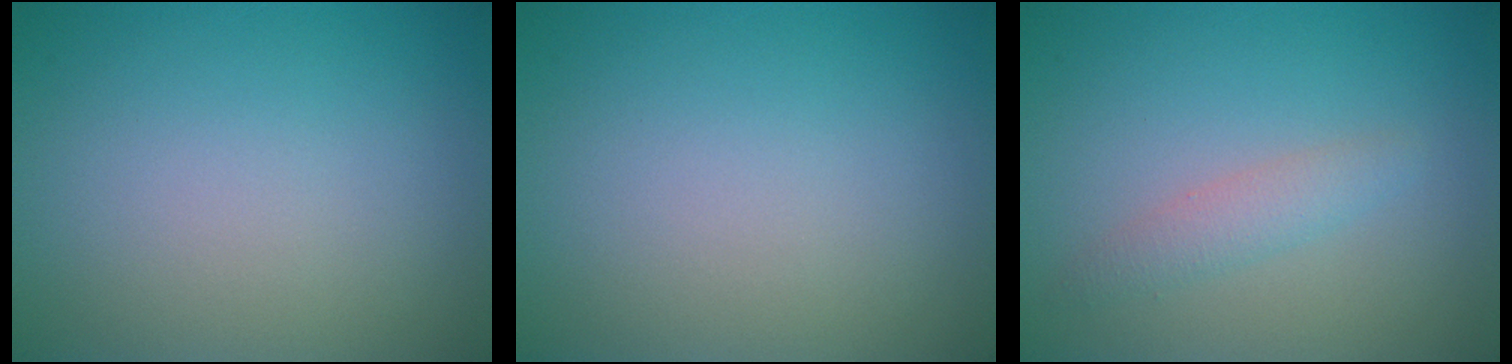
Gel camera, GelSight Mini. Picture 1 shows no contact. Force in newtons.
{"total": 0.0}
{"total": 1.7, "press": 1.7, "slide": 0.1}